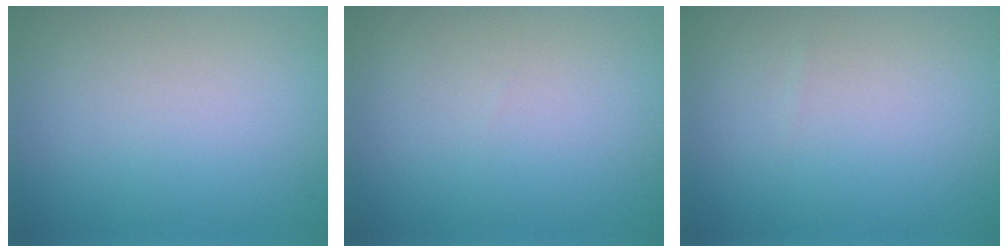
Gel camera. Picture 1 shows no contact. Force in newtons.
{"total": 0.0}
{"total": 0.0}